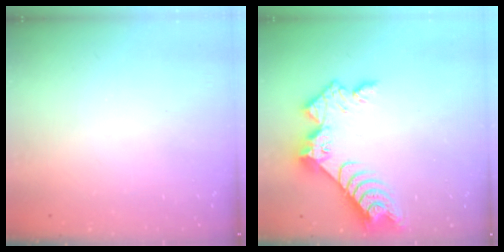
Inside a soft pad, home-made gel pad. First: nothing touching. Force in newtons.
{"total": 10.5, "press": 10.4, "slide": 0.8}